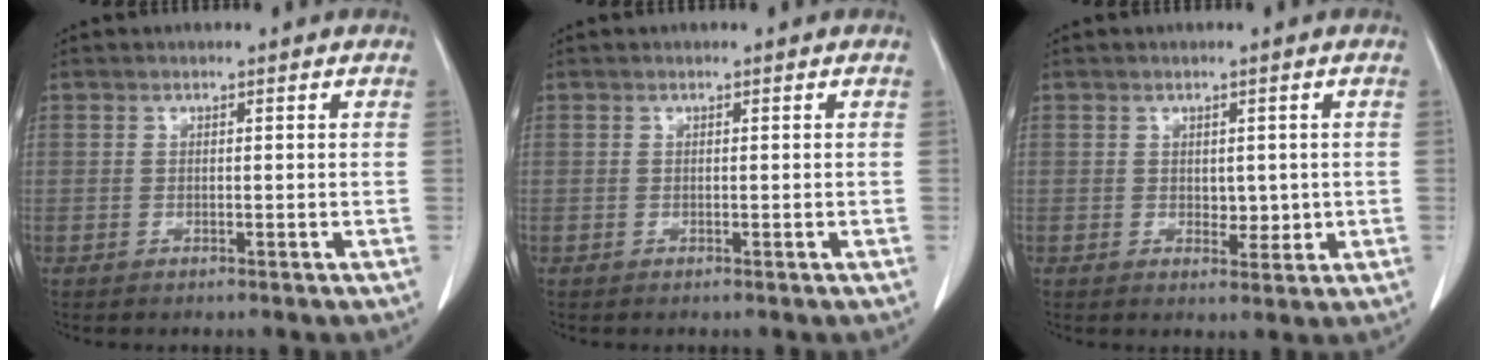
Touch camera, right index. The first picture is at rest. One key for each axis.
{"total": 0.0}
{"total": 2.5, "fx": 0.0, "fy": 1.6, "fz": 2.0, "tx": -0.024, "ty": -0.004, "tz": 0.006}